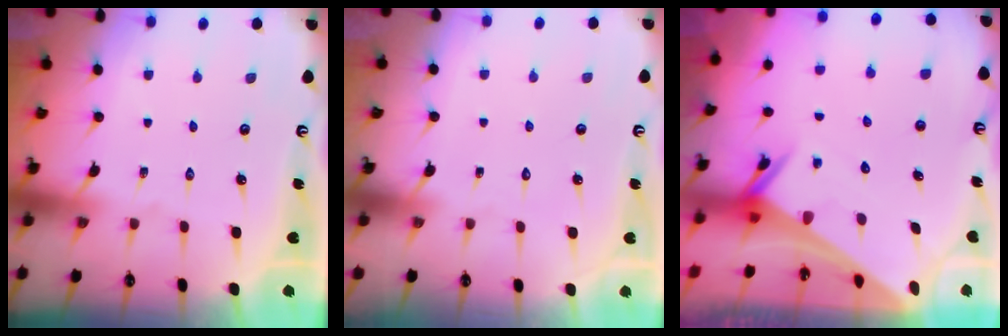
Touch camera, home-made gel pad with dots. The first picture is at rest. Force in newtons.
{"total": 1.6, "press": 1.5, "slide": 0.1}
{"total": 2.4, "press": 2.4, "slide": 0.2}